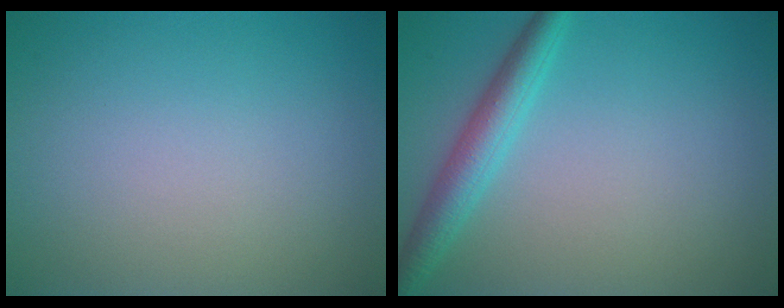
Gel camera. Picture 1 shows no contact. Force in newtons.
{"total": 3.4, "press": 3.4, "slide": 0.1}